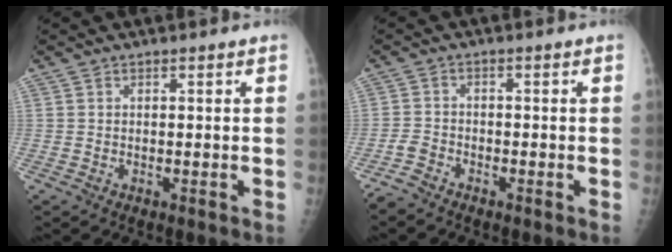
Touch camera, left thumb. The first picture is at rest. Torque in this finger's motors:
{"motor_torque": [-0.19, 0.67, -0.13, 0.05, 0.07]}